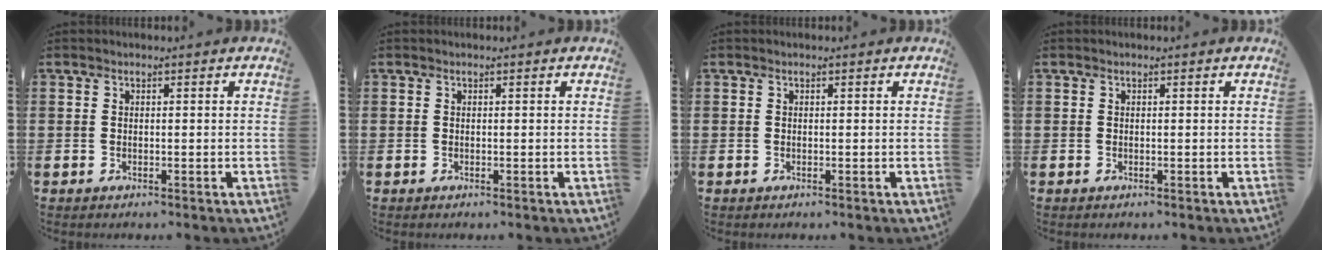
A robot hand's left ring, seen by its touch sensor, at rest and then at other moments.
{"total": 0.0}
{"total": 0.0}
{"total": 0.0}